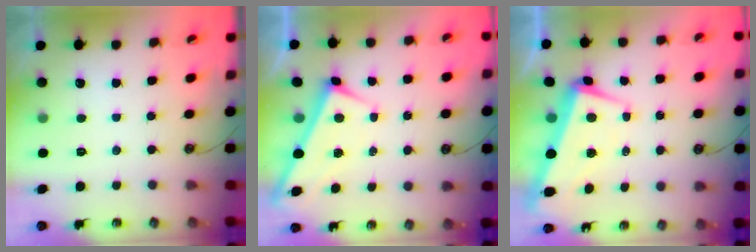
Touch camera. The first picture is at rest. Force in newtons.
{"total": 1.4, "press": 1.3, "slide": 0.3}
{"total": 2.2, "press": 0.4, "slide": 2.1}